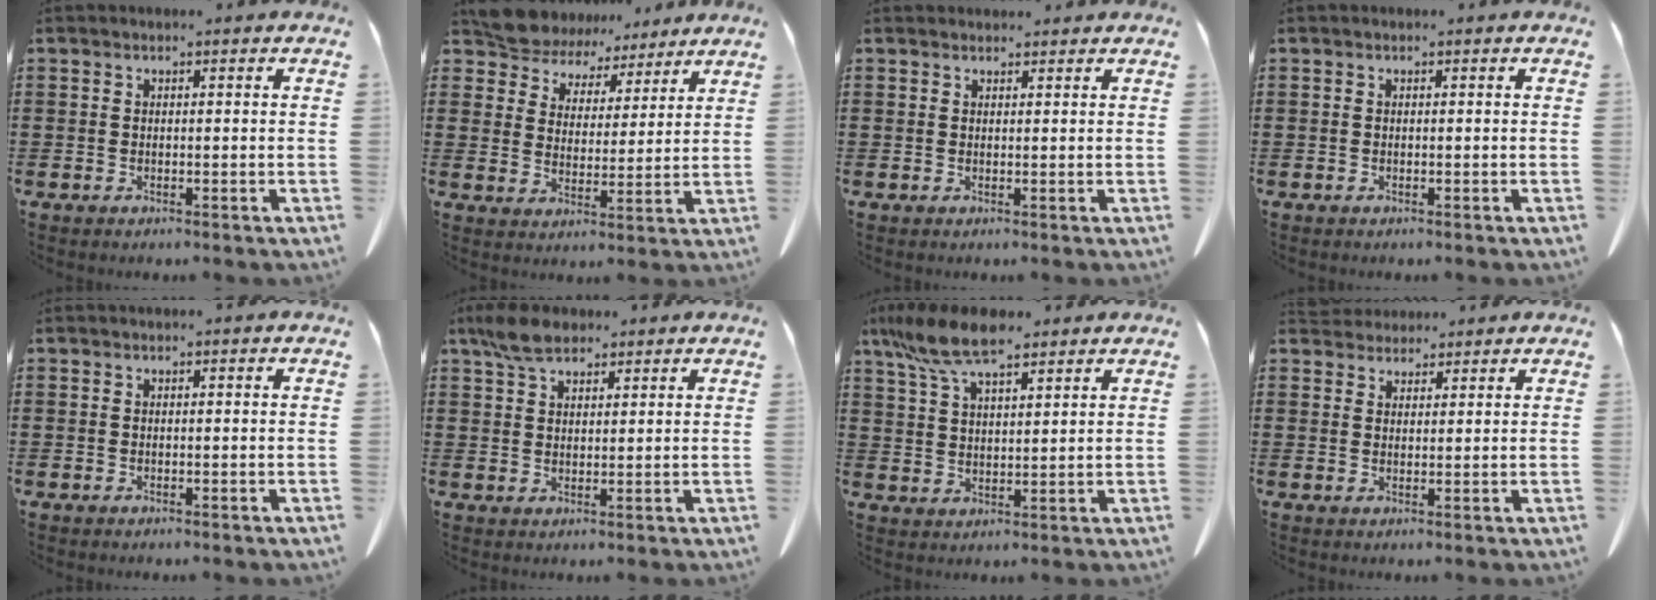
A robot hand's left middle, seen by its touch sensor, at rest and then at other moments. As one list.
[{"total": 7.0, "force": [6.6, 2.3, 0.5], "torque": [-0.052, -0.036, 0.124]}, {"total": 1.2, "force": [1.1, 0.5, 0.0], "torque": [-0.004, 0.000, 0.024]}, {"total": 0.0}, {"total": 0.0}, {"total": 5.0, "force": [3.7, 2.4, 2.4], "torque": [-0.060, 0.005, 0.071]}, {"total": 9.2, "force": [6.7, 2.8, 5.7], "torque": [-0.126, -0.008, 0.124]}, {"total": 2.9, "force": [2.8, 0.8, 0.0], "torque": [-0.010, -0.006, 0.055]}]